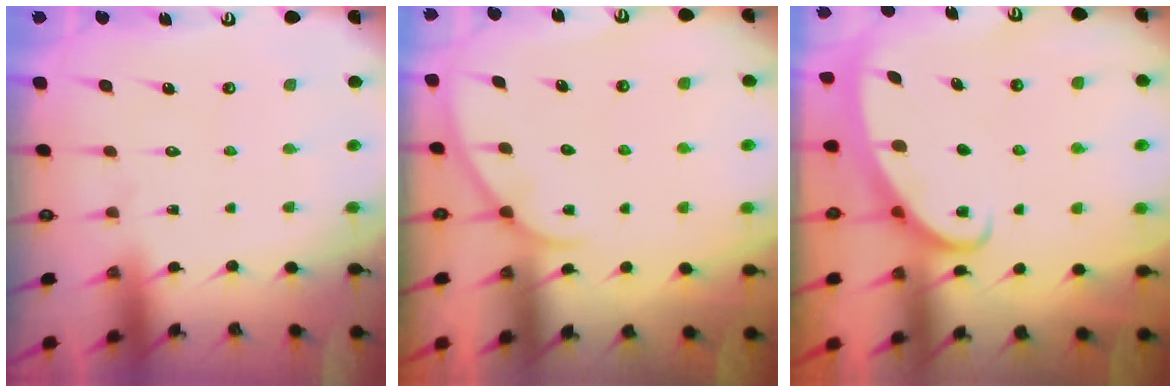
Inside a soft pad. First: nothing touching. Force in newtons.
{"total": 2.8, "press": 2.8, "slide": 0.4}
{"total": 2.5, "press": 2.5, "slide": 0.3}